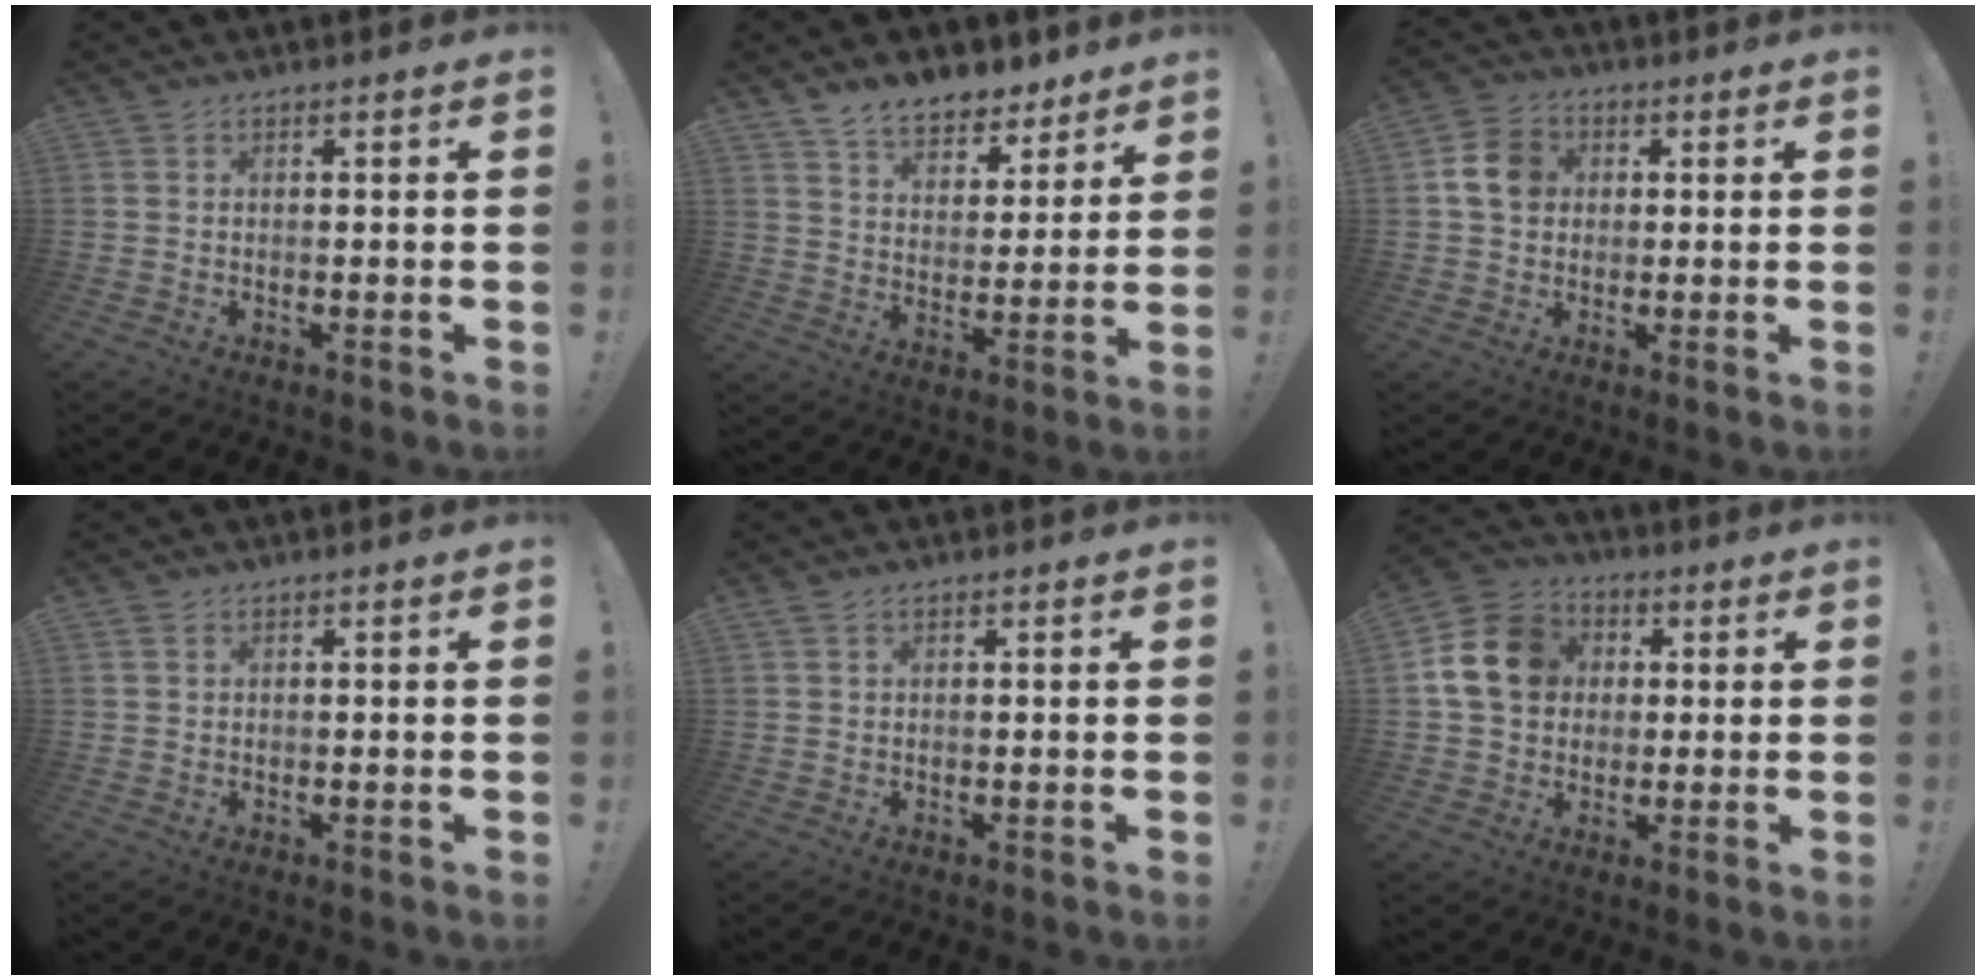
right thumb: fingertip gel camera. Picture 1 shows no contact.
{"total": 10.0, "force": [8.2, 5.0, 2.9], "torque": [-0.046, -0.061, 0.156]}
{"total": 8.2, "force": [1.4, 6.9, 4.2], "torque": [-0.060, 0.012, 0.031]}
{"total": 0.8, "force": [0.5, 0.5, 0.3], "torque": [-0.002, -0.002, 0.010]}
{"total": 1.2, "force": [0.7, 0.6, 0.7], "torque": [-0.009, -0.001, 0.011]}
{"total": 14.5, "force": [2.7, 12.1, 7.6], "torque": [-0.114, 0.008, 0.062]}